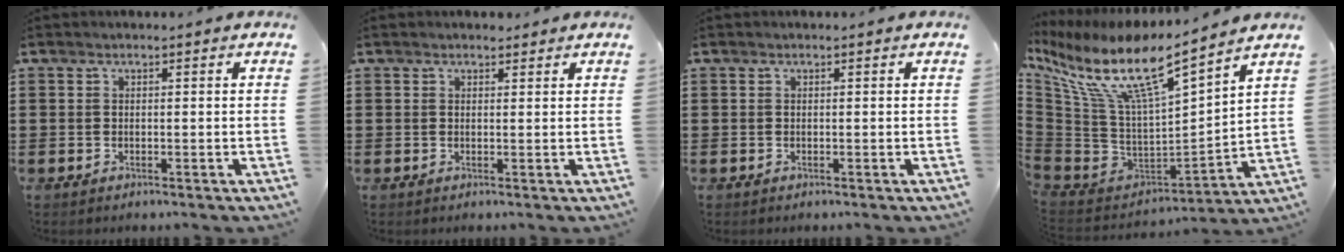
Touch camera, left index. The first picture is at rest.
{"total": 1.0, "force": [0.9, 0.3, 0.2], "torque": [-0.005, 0.003, 0.018]}
{"total": 0.0}
{"total": 12.1, "force": [7.3, 2.4, 9.3], "torque": [-0.216, -0.060, 0.116]}